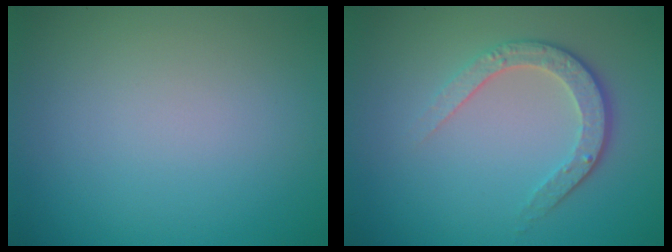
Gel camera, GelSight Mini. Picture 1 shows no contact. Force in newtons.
{"total": 3.3, "press": 2.6, "slide": 2.1}